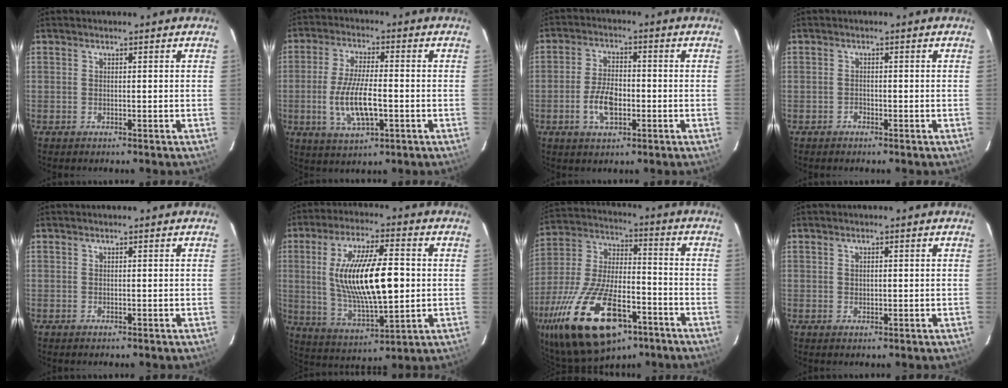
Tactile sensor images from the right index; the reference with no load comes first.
{"total": 10.5, "force": [-2.4, 3.5, 9.6], "torque": [-0.192, -0.010, -0.041]}
{"total": 7.1, "force": [-2.2, 3.7, 5.6], "torque": [-0.115, 0.003, -0.037]}
{"total": 0.9, "force": [-0.7, 0.5, 0.0], "torque": [-0.002, 0.003, -0.012]}
{"total": 0.0}
{"total": 18.5, "force": [1.1, 6.0, 17.5], "torque": [-0.322, -0.002, 0.033]}
{"total": 26.3, "force": [-14.3, 11.9, 18.6], "torque": [-0.380, -0.030, -0.234]}
{"total": 1.1, "force": [0.3, 0.8, 0.8], "torque": [-0.013, 0.003, 0.005]}